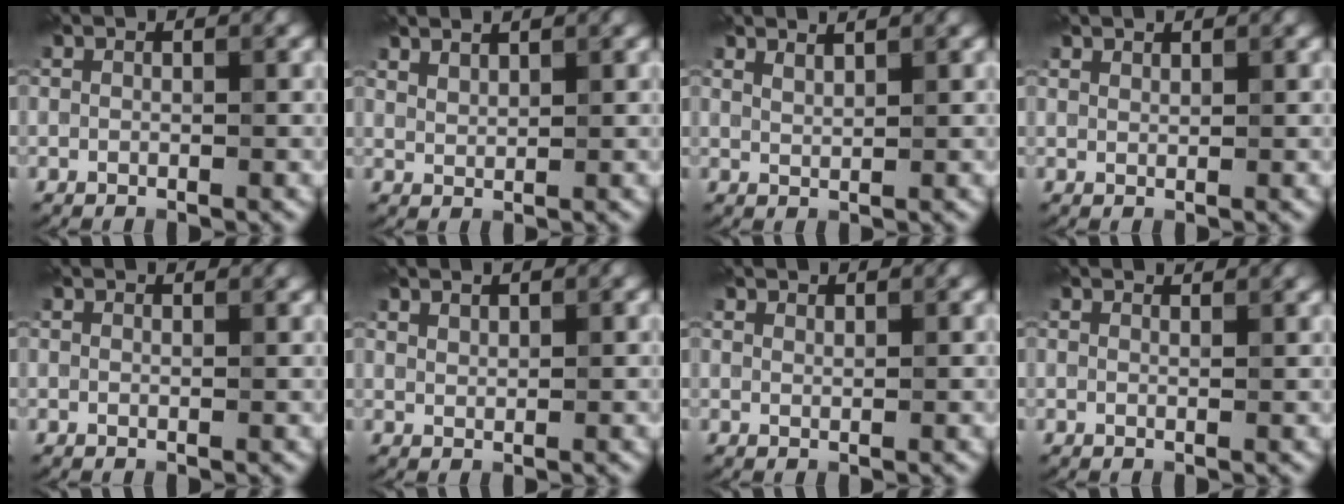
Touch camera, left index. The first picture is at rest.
{"total": 1.6, "force": [1.5, 0.3, 0.4], "torque": [-0.009, 0.003, 0.030]}
{"total": 1.4, "force": [1.3, 0.3, 0.5], "torque": [-0.003, 0.001, 0.022]}
{"total": 1.0, "force": [1.0, 0.2, 0.1], "torque": [-0.002, 0.000, 0.021]}
{"total": 1.0, "force": [1.0, 0.1, 0.2], "torque": [-0.005, -0.002, 0.010]}
{"total": 1.1, "force": [1.0, 0.3, 0.2], "torque": [-0.007, 0.000, 0.021]}
{"total": 1.0, "force": [1.0, 0.2, 0.1], "torque": [-0.002, 0.000, 0.018]}
{"total": 1.6, "force": [1.6, 0.1, 0.3], "torque": [-0.009, 0.001, 0.017]}